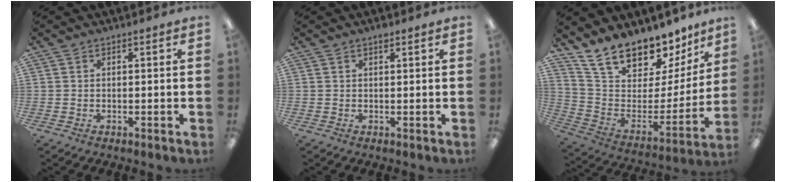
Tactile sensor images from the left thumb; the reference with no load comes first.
{"total": 1.1, "force": [0.9, 0.2, 0.6], "torque": [-0.005, -0.003, 0.014]}
{"total": 17.5, "force": [15.4, 6.5, 5.2], "torque": [-0.096, -0.127, 0.276]}